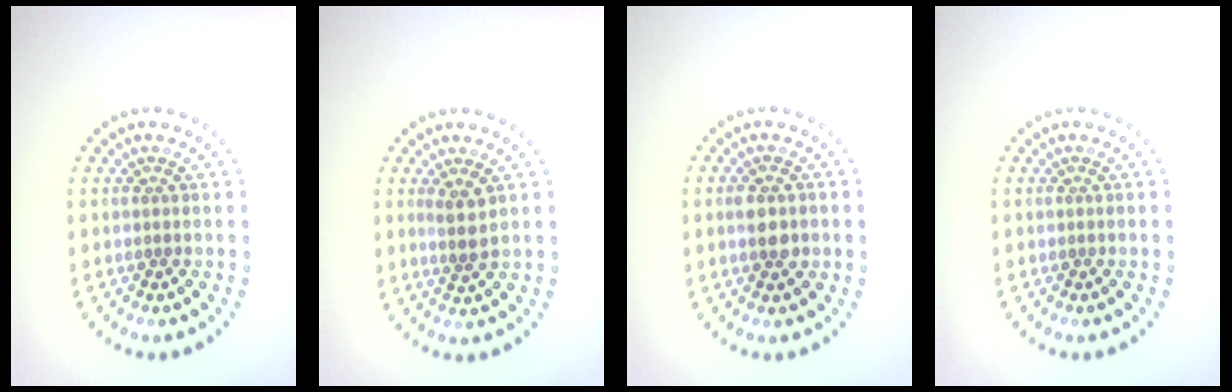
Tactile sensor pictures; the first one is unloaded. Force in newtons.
{"total": 1.9, "press": 1.5, "slide": 1.1}
{"total": 2.5, "press": 2.5, "slide": 0.1}
{"total": 0.0}